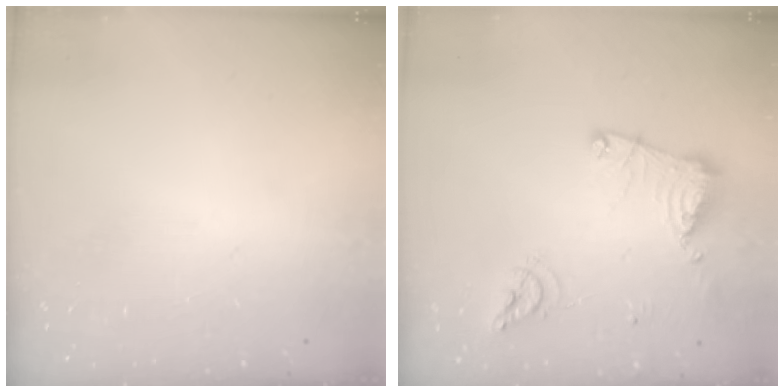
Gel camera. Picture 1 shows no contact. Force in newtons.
{"total": 13.6, "press": 13.5, "slide": 1.5}